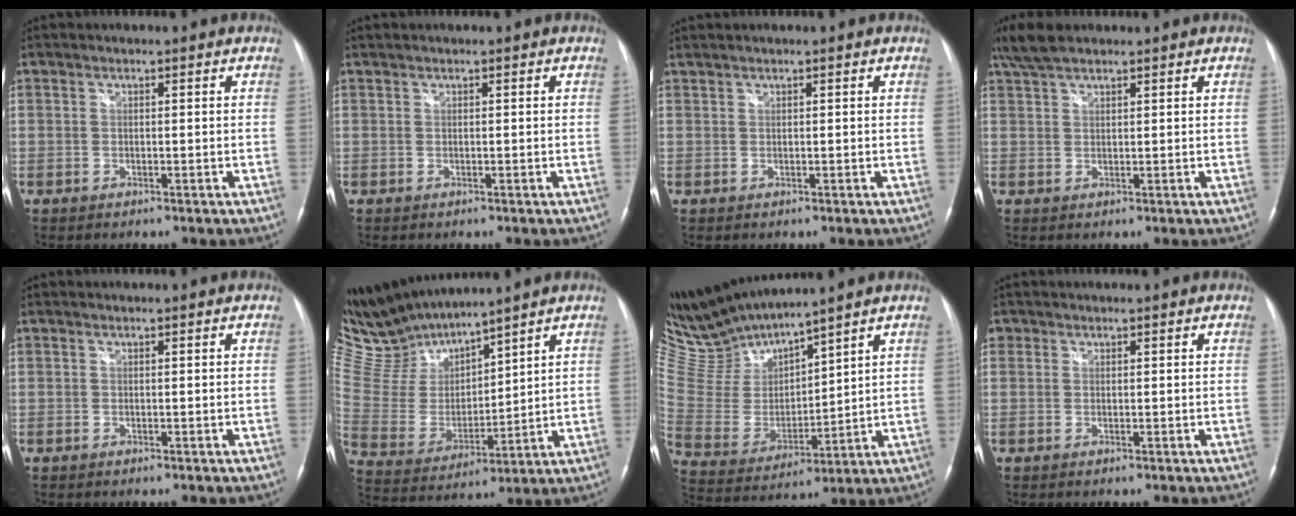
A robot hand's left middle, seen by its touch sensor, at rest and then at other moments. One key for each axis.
{"total": 0.0}
{"total": 0.5, "fx": 0.5, "fy": 0.0, "fz": 0.1, "tx": -0.007, "ty": 0.010, "tz": 0.017}
{"total": 4.7, "fx": 3.8, "fy": 1.4, "fz": 2.4, "tx": -0.061, "ty": 0.021, "tz": 0.077}
{"total": 0.0}
{"total": 13.1, "fx": 12.6, "fy": 1.6, "fz": 3.2, "tx": -0.090, "ty": 0.005, "tz": 0.267}
{"total": 12.1, "fx": 11.8, "fy": 0.1, "fz": 2.8, "tx": -0.083, "ty": 0.001, "tz": 0.255}
{"total": 0.9, "fx": 0.4, "fy": 0.8, "fz": 0.1, "tx": 0.005, "ty": 0.003, "tz": 0.004}